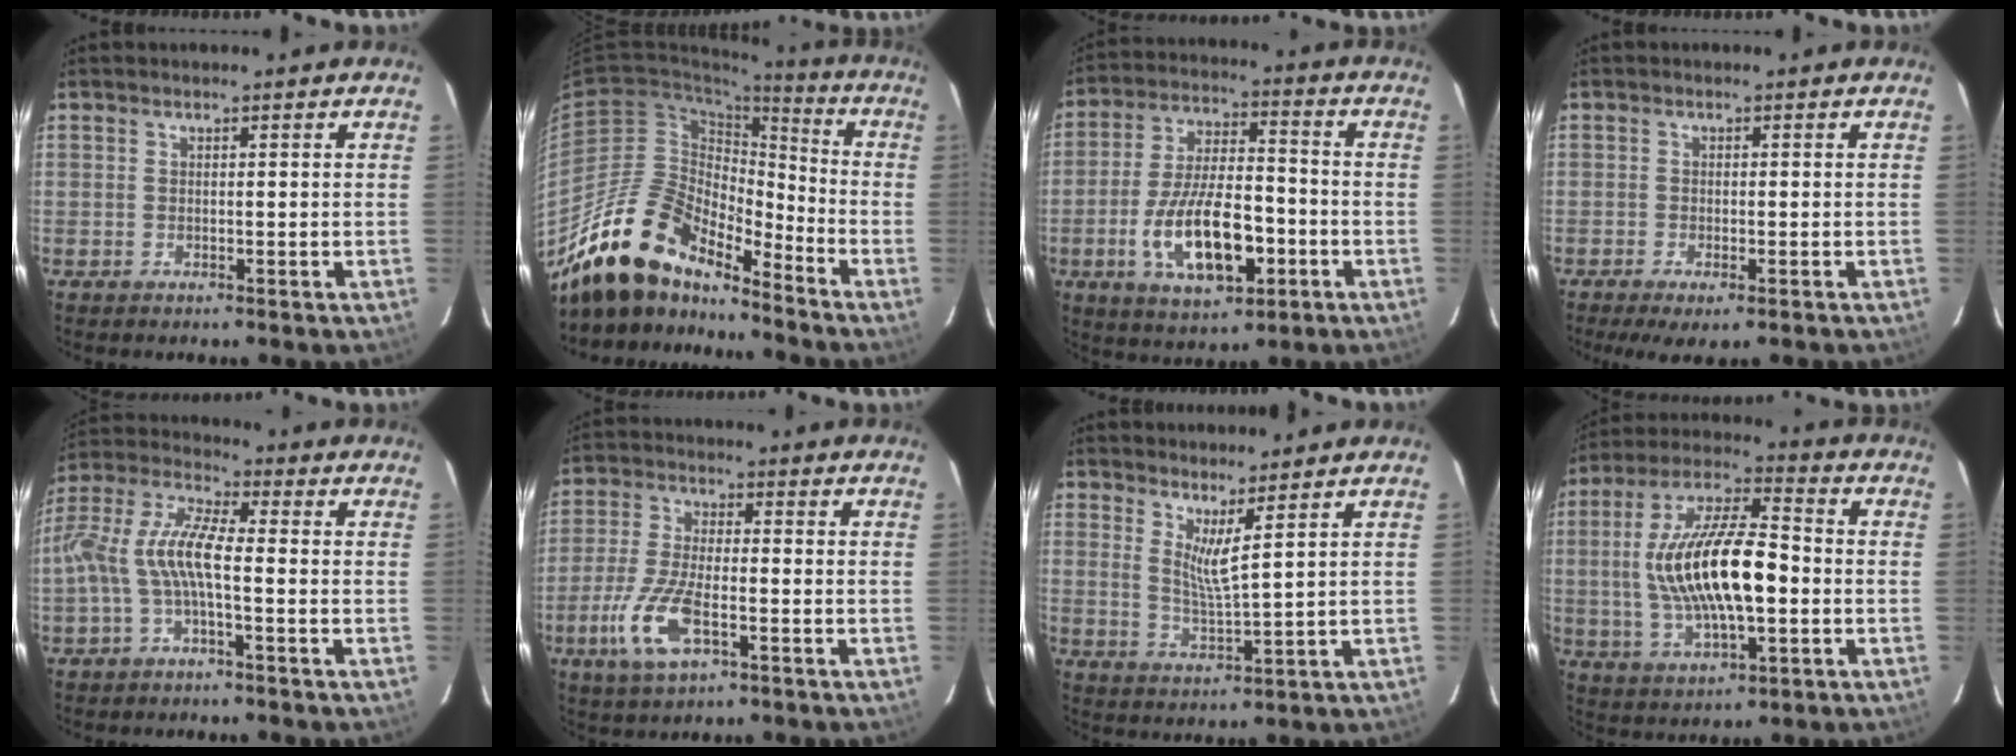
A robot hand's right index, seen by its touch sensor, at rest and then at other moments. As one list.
[{"total": 17.9, "force": [-15.0, 6.1, 7.6], "torque": [-0.137, 0.009, -0.277]}, {"total": 15.9, "force": [-5.4, 6.7, 13.4], "torque": [-0.261, -0.004, -0.083]}, {"total": 5.5, "force": [-3.7, 1.7, 3.8], "torque": [-0.086, -0.023, -0.059]}, {"total": 10.0, "force": [-2.1, 2.5, 9.4], "torque": [-0.206, 0.010, -0.040]}, {"total": 10.9, "force": [-4.5, 3.9, 9.1], "torque": [-0.203, -0.010, -0.086]}, {"total": 4.7, "force": [3.2, -0.5, 3.4], "torque": [-0.063, -0.018, 0.053]}, {"total": 18.1, "force": [-1.2, 6.4, 16.9], "torque": [-0.325, 0.011, -0.019]}]